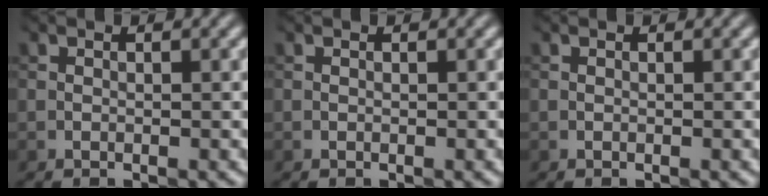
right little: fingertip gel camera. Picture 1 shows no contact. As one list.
[{"total": 0.0}, {"total": 0.0}]